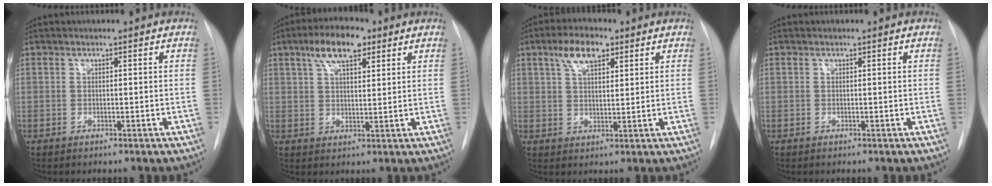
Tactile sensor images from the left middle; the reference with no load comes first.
{"total": 7.9, "force": [4.5, 2.8, 5.7], "torque": [-0.107, 0.018, 0.078]}
{"total": 6.3, "force": [3.5, 2.6, 4.5], "torque": [-0.088, 0.015, 0.063]}
{"total": 0.0}